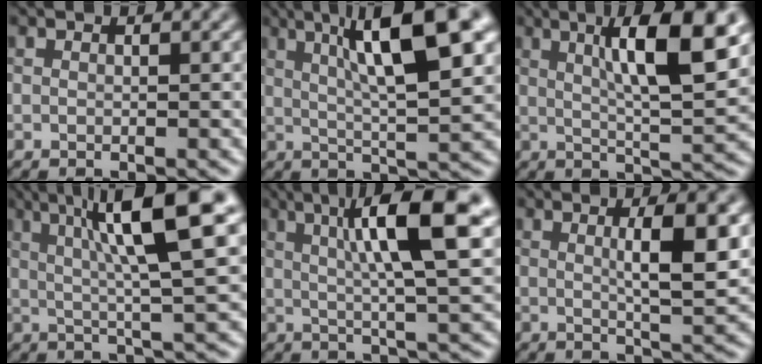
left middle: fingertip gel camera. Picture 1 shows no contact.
{"total": 10.5, "force": [4.0, 2.0, 9.5], "torque": [-0.136, 0.018, 0.061]}
{"total": 9.4, "force": [3.1, 1.8, 8.7], "torque": [-0.124, 0.007, 0.050]}
{"total": 10.6, "force": [3.4, 1.5, 9.9], "torque": [-0.135, 0.016, 0.049]}
{"total": 10.1, "force": [3.1, 1.6, 9.5], "torque": [-0.131, 0.010, 0.045]}
{"total": 5.2, "force": [1.0, 1.0, 5.0], "torque": [-0.073, 0.003, 0.016]}